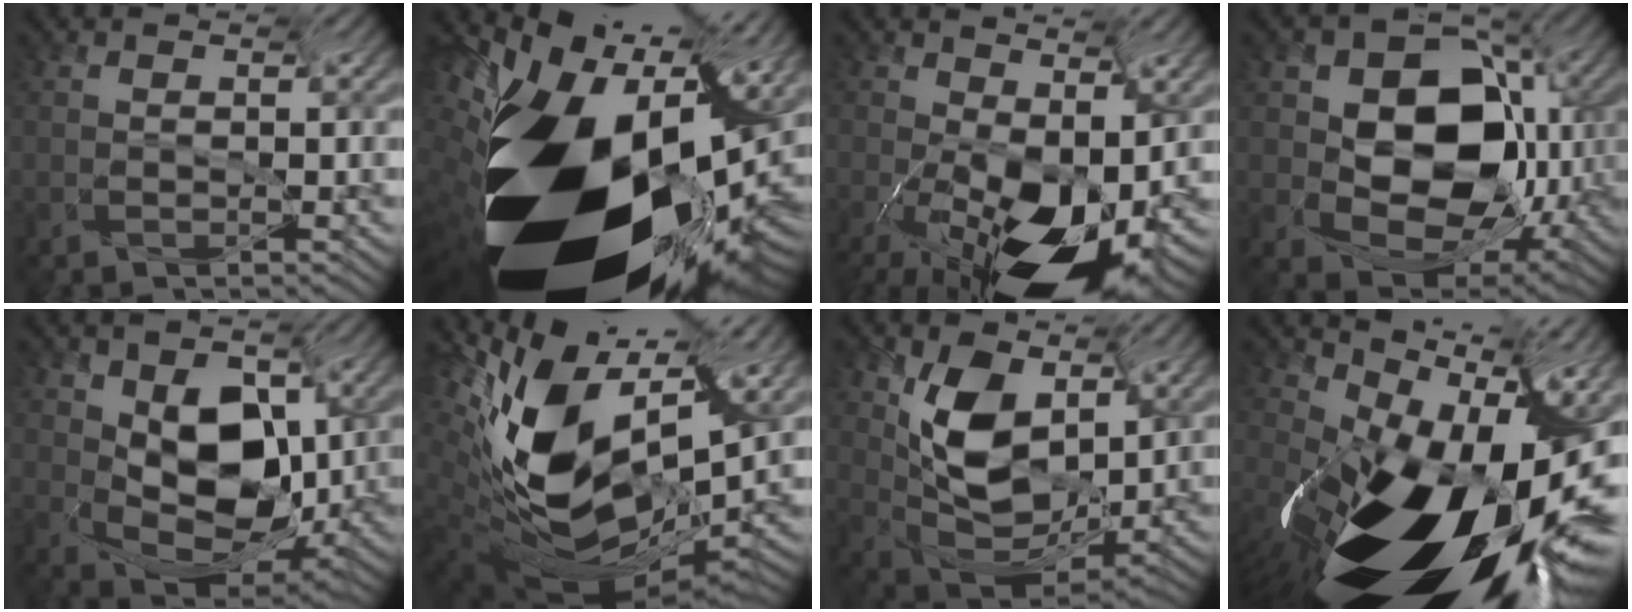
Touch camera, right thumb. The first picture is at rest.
{"total": 19.0, "force": [-9.5, 9.1, 13.6], "torque": [-0.228, -0.044, -0.148]}
{"total": 13.1, "force": [-6.0, 6.7, 9.5], "torque": [-0.163, -0.001, -0.083]}
{"total": 12.7, "force": [-3.4, 9.5, 7.7], "torque": [-0.133, -0.015, -0.037]}
{"total": 10.8, "force": [-2.6, 7.0, 7.8], "torque": [-0.136, -0.004, -0.022]}
{"total": 15.2, "force": [-1.2, 9.4, 11.9], "torque": [-0.254, -0.023, 0.012]}
{"total": 9.6, "force": [-0.5, 6.9, 6.7], "torque": [-0.137, 0.002, 0.015]}
{"total": 17.8, "force": [-9.8, 7.5, 12.9], "torque": [-0.207, -0.050, -0.143]}